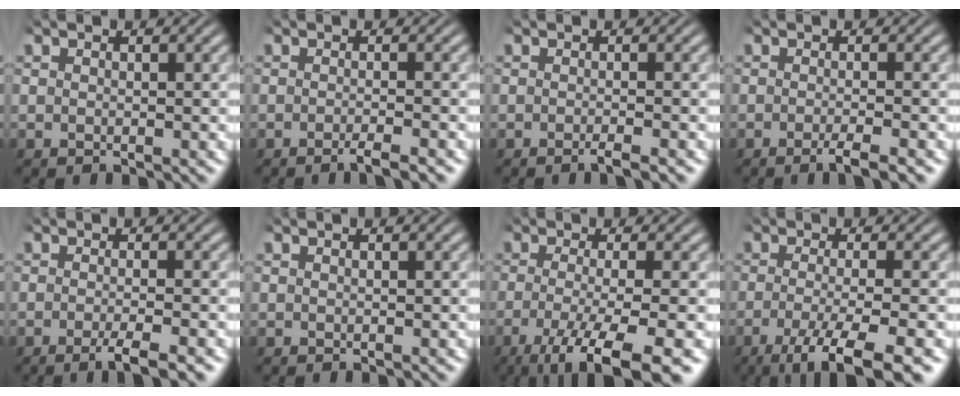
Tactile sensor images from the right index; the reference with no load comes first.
{"total": 1.7, "force": [-1.5, -0.4, 0.8], "torque": [0.004, 0.003, -0.032]}
{"total": 1.2, "force": [-1.0, -0.4, 0.4], "torque": [0.008, 0.005, -0.024]}
{"total": 2.4, "force": [-1.9, -0.3, 1.5], "torque": [-0.011, -0.002, -0.034]}
{"total": 2.9, "force": [-2.1, -0.1, 2.0], "torque": [-0.022, -0.003, -0.036]}
{"total": 0.0}
{"total": 7.0, "force": [-4.5, 1.2, 5.2], "torque": [-0.083, -0.036, -0.048]}
{"total": 7.7, "force": [-5.7, 1.1, 5.0], "torque": [-0.077, -0.036, -0.067]}